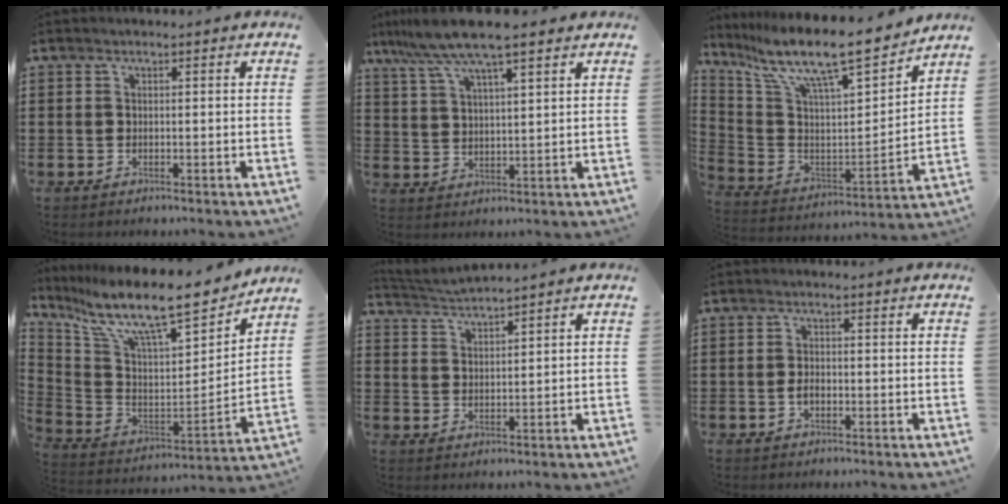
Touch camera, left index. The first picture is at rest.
{"total": 8.2, "force": [6.5, 0.7, 4.9], "torque": [-0.115, -0.018, 0.115]}
{"total": 11.6, "force": [9.6, 1.4, 6.3], "torque": [-0.154, -0.071, 0.157]}
{"total": 13.2, "force": [10.3, 2.5, 8.0], "torque": [-0.175, -0.071, 0.172]}
{"total": 2.5, "force": [2.4, -0.4, 0.0], "torque": [-0.010, -0.010, 0.044]}
{"total": 1.7, "force": [-0.5, 0.9, 1.4], "torque": [-0.036, -0.002, -0.011]}